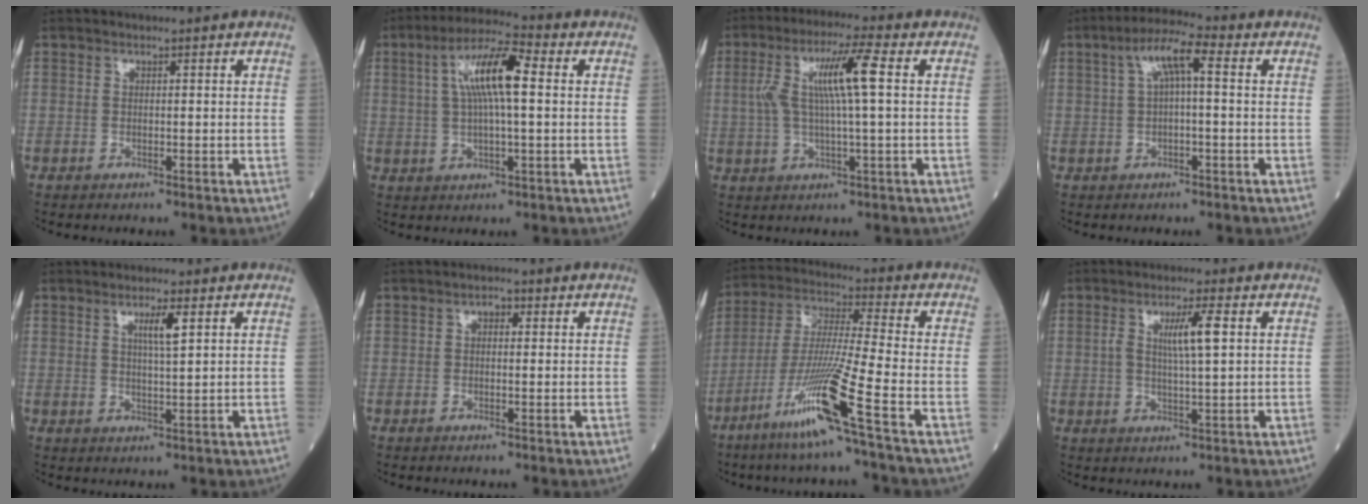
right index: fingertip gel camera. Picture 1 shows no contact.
{"total": 10.0, "force": [2.0, 1.6, 9.7], "torque": [-0.184, 0.021, 0.034]}
{"total": 8.9, "force": [1.4, 0.2, 8.8], "torque": [-0.173, 0.014, 0.025]}
{"total": 6.4, "force": [1.4, 1.1, 6.1], "torque": [-0.115, 0.031, 0.023]}
{"total": 3.5, "force": [1.5, 0.0, 3.1], "torque": [-0.056, -0.003, 0.024]}
{"total": 1.5, "force": [0.4, 0.8, 1.2], "torque": [-0.018, 0.007, 0.004]}
{"total": 14.3, "force": [-7.5, -2.1, 12.0], "torque": [-0.241, -0.033, -0.149]}
{"total": 5.2, "force": [1.2, 0.1, 5.1], "torque": [-0.096, 0.002, 0.021]}